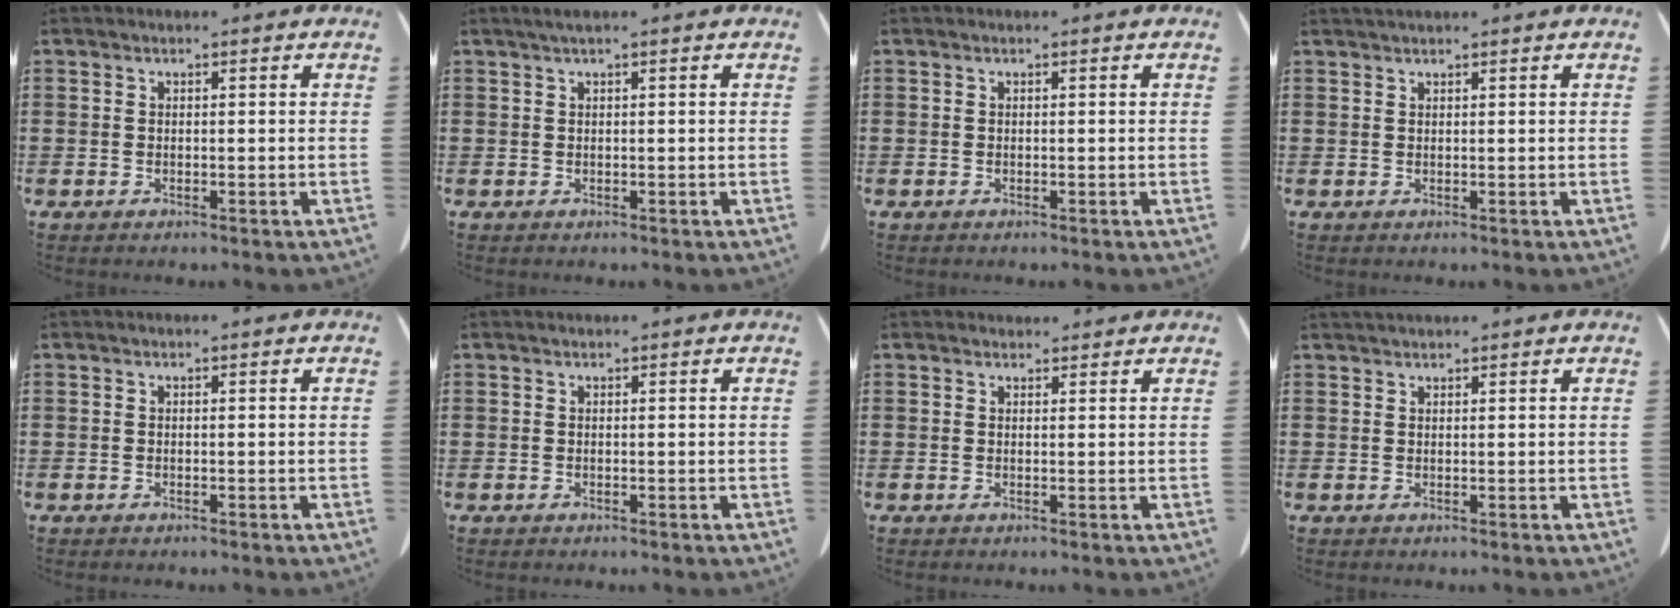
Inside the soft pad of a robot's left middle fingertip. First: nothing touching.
{"total": 0.8, "force": [0.3, 0.0, 0.8], "torque": [-0.014, 0.001, 0.005]}
{"total": 0.0}
{"total": 0.8, "force": [0.8, 0.1, 0.3], "torque": [-0.008, -0.001, 0.015]}
{"total": 0.0}
{"total": 0.0}
{"total": 1.3, "force": [1.2, 0.4, 0.1], "torque": [0.004, -0.001, 0.023]}
{"total": 1.1, "force": [1.0, 0.2, 0.2], "torque": [-0.006, 0.000, 0.020]}